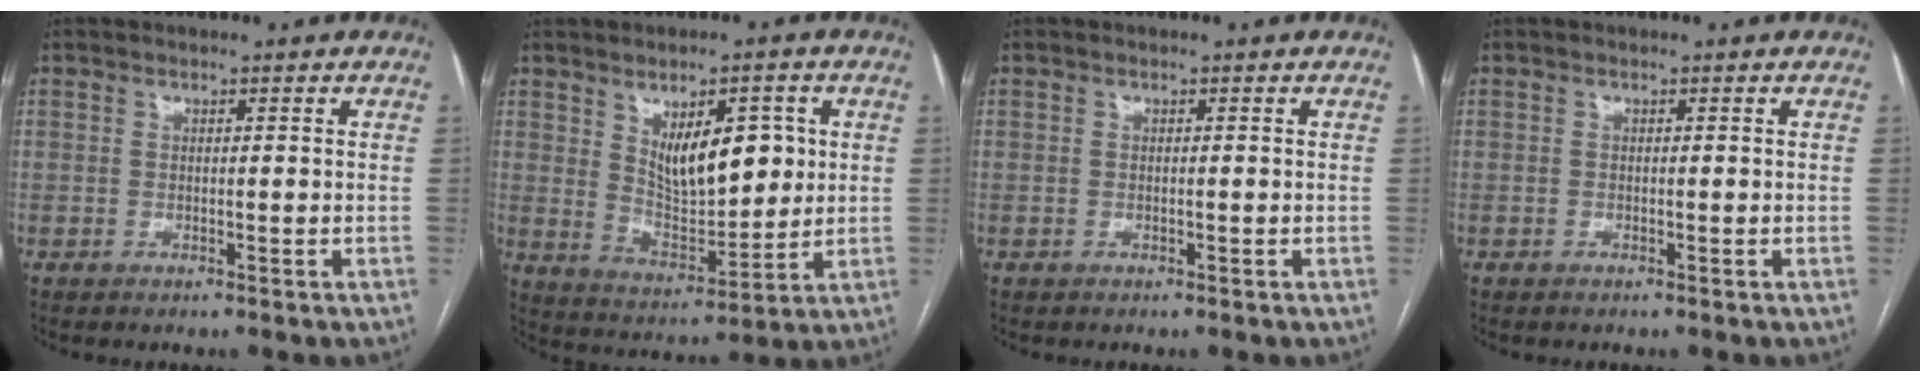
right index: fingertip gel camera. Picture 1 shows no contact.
{"total": 10.7, "force": [3.2, 4.7, 9.1], "torque": [-0.145, -0.001, 0.065]}
{"total": 0.0}
{"total": 0.0}